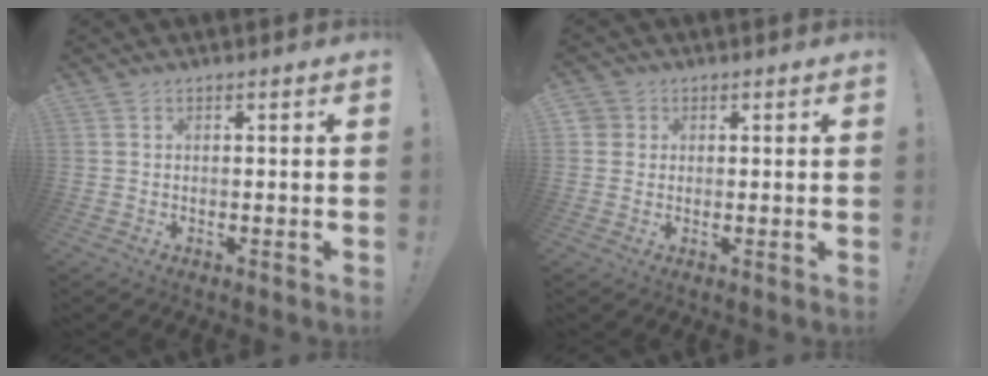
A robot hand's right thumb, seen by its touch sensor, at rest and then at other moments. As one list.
[{"total": 2.6, "force": [0.6, 2.4, 0.5], "torque": [-0.008, 0.002, 0.012]}]